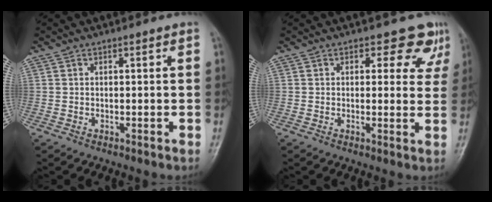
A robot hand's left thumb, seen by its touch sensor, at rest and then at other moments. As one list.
[{"total": 5.9, "force": [3.9, 3.7, 2.5], "torque": [0.007, -0.021, 0.032]}]